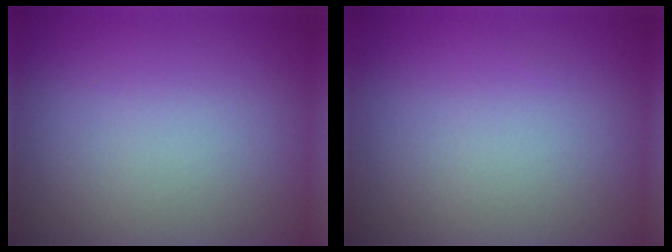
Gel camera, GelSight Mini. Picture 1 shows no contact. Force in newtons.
{"total": 0.0}